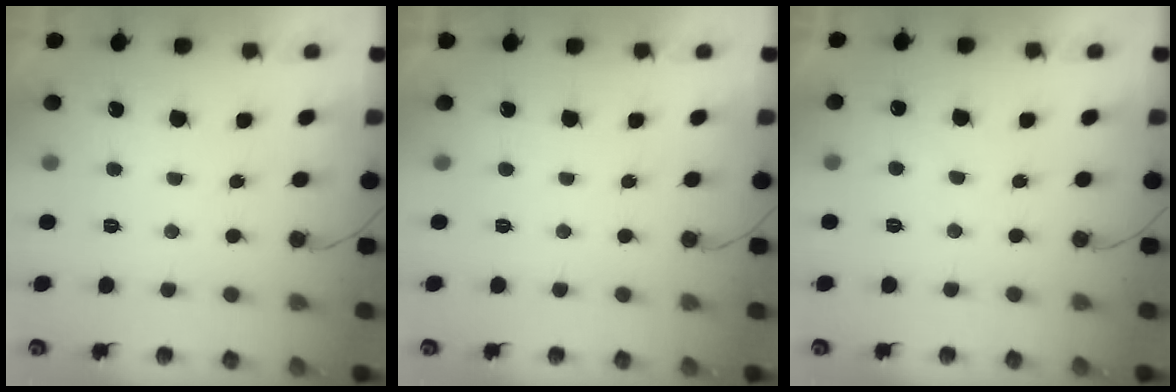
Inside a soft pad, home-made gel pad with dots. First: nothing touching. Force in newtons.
{"total": 1.7, "press": 1.7, "slide": 0.0}
{"total": 3.5, "press": 3.5, "slide": 0.1}